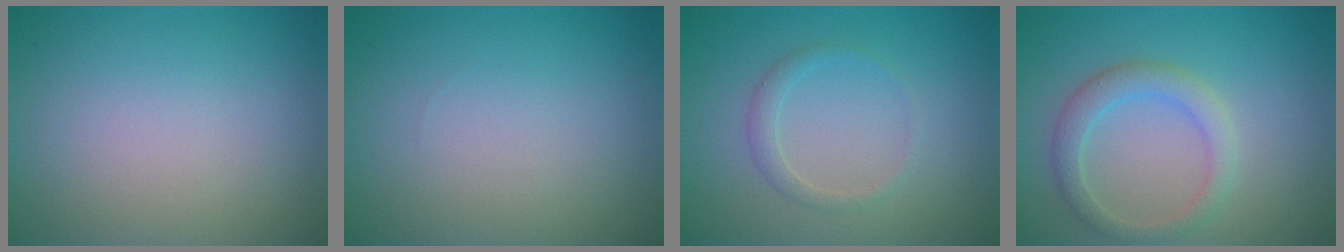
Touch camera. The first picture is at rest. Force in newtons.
{"total": 0.0}
{"total": 1.4, "press": 1.4, "slide": 0.1}
{"total": 2.8, "press": 2.8, "slide": 0.3}